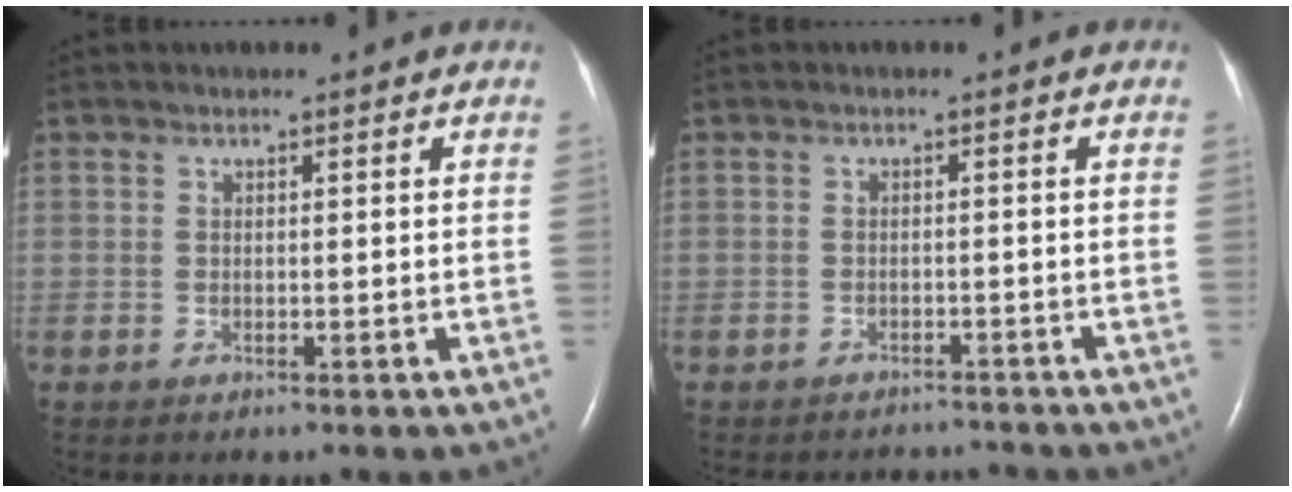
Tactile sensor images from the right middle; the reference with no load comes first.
{"total": 5.2, "force": [-5.1, 0.8, 0.2], "torque": [-0.002, -0.001, -0.067]}